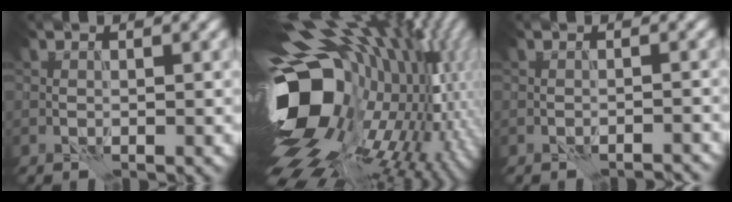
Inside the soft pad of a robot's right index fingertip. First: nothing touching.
{"total": 18.2, "force": [-1.5, 11.1, 14.3], "torque": [-0.258, -0.008, -0.028]}
{"total": 1.2, "force": [-1.2, 0.0, 0.1], "torque": [-0.001, 0.006, -0.017]}